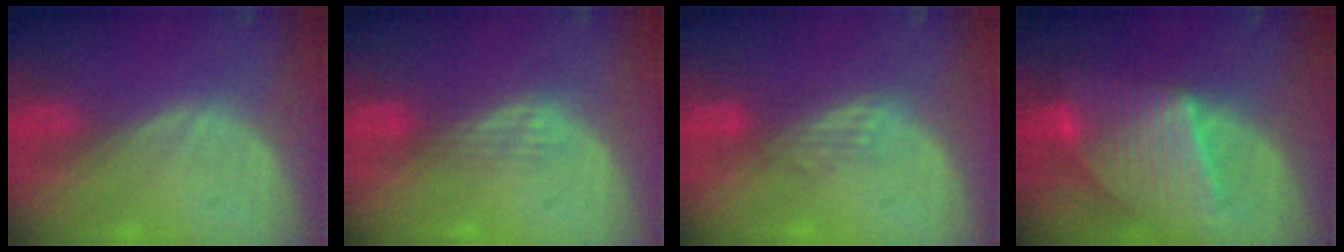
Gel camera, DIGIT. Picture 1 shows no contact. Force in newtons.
{"total": 2.9, "press": 2.5, "slide": 1.5}
{"total": 2.8, "press": 2.6, "slide": 1.2}
{"total": 10.0, "press": 10.0, "slide": 0.7}